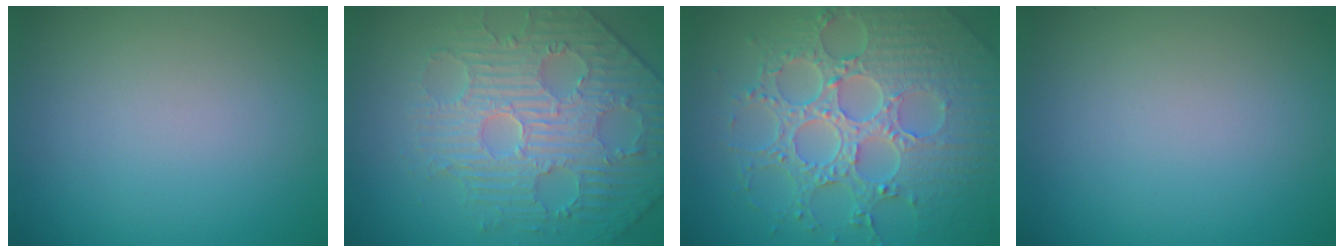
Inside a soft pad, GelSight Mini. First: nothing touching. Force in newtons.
{"total": 4.7, "press": 4.7, "slide": 0.2}
{"total": 8.1, "press": 6.0, "slide": 5.4}
{"total": 0.0}